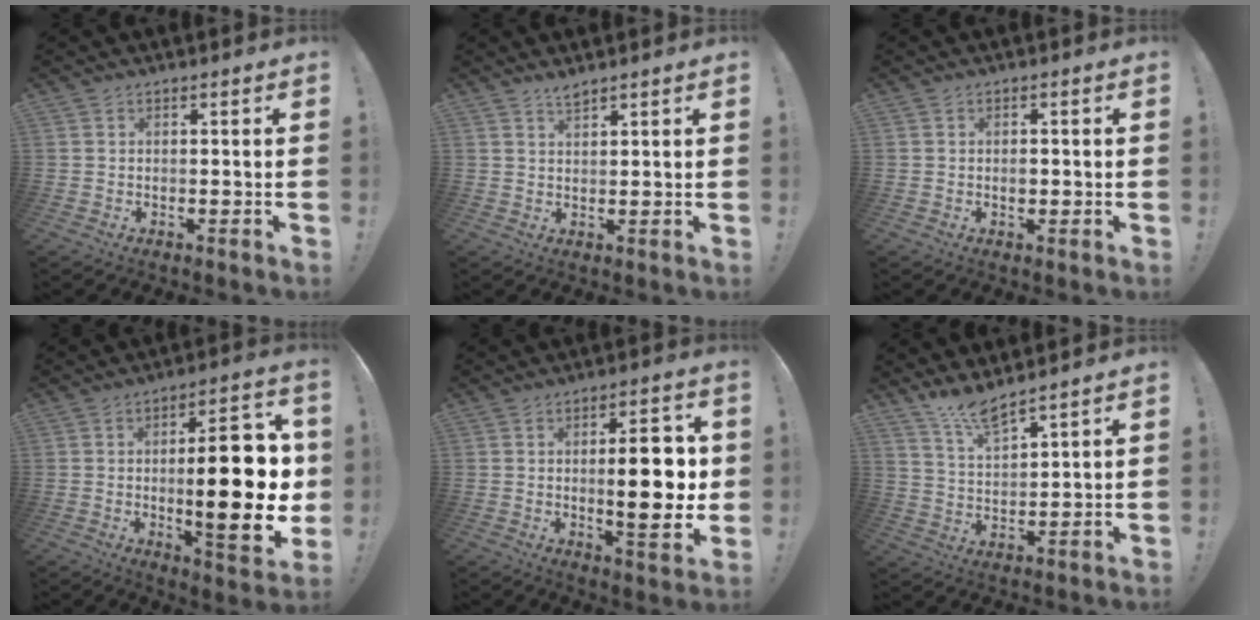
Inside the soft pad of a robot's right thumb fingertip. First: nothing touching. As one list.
[{"total": 2.5, "force": [2.2, 0.3, 1.0], "torque": [-0.009, -0.017, 0.038]}, {"total": 1.7, "force": [-0.4, 1.2, 1.2], "torque": [-0.005, -0.003, -0.010]}, {"total": 22.7, "force": [0.1, 6.6, 21.8], "torque": [-0.313, -0.009, 0.005]}, {"total": 14.7, "force": [0.5, 4.6, 13.9], "torque": [-0.194, -0.007, 0.001]}, {"total": 8.0, "force": [7.0, 1.2, 3.6], "torque": [-0.078, -0.043, 0.129]}]